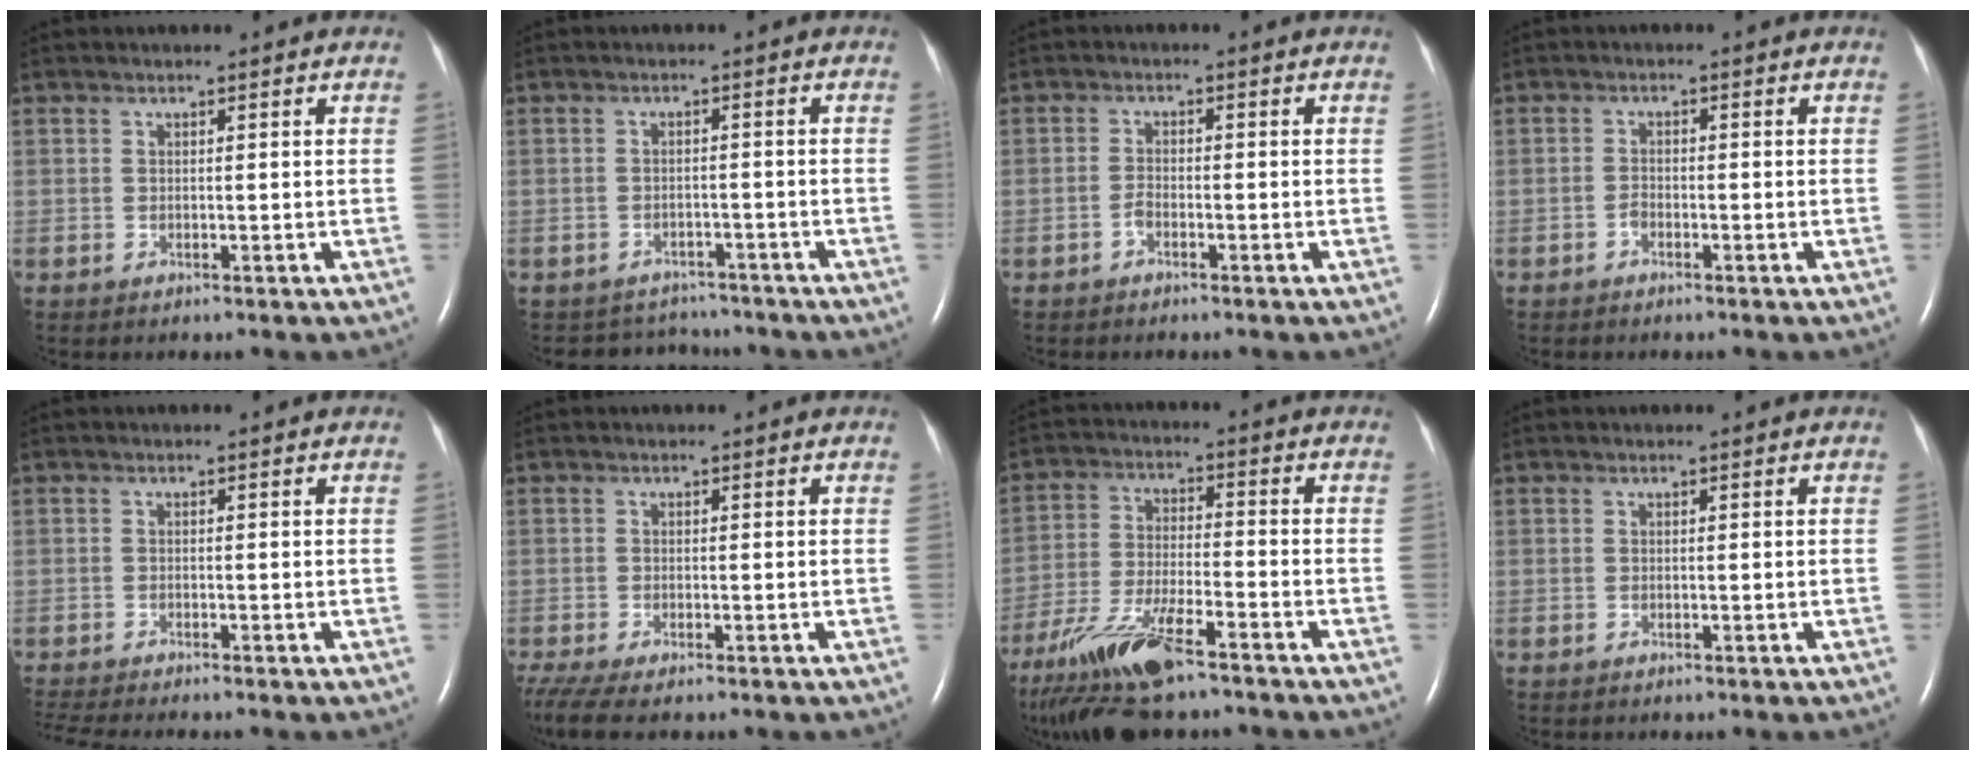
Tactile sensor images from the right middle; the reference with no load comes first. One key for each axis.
{"total": 5.2, "fx": -4.8, "fy": 1.8, "fz": -0.6, "tx": 0.003, "ty": 0.015, "tz": -0.063}
{"total": 1.4, "fx": -1.0, "fy": 0.4, "fz": 0.9, "tx": -0.021, "ty": 0.002, "tz": -0.019}
{"total": 1.1, "fx": -0.8, "fy": 0.5, "fz": 0.6, "tx": -0.010, "ty": 0.002, "tz": -0.015}
{"total": 4.5, "fx": -4.1, "fy": -0.7, "fz": 1.7, "tx": -0.032, "ty": -0.016, "tz": -0.069}
{"total": 5.7, "fx": -4.2, "fy": 1.2, "fz": 3.6, "tx": -0.077, "ty": -0.013, "tz": -0.078}
{"total": 13.9, "fx": -10.1, "fy": 2.3, "fz": 9.3, "tx": -0.197, "ty": -0.033, "tz": -0.184}
{"total": 0.0}